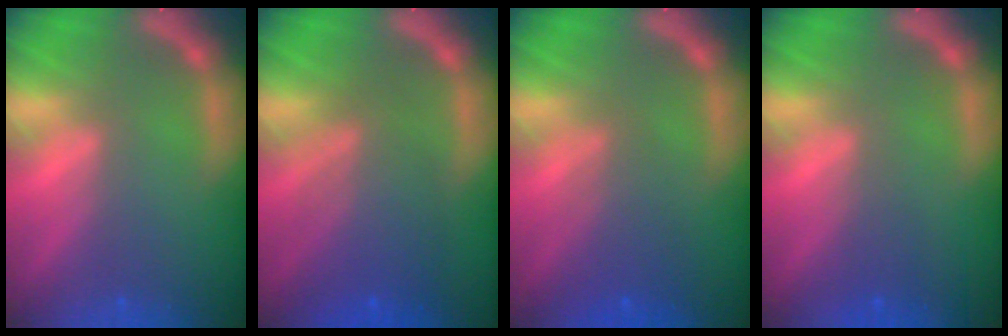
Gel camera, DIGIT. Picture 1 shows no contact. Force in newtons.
{"total": 6.6}
{"total": 3.6}
{"total": 1.5}